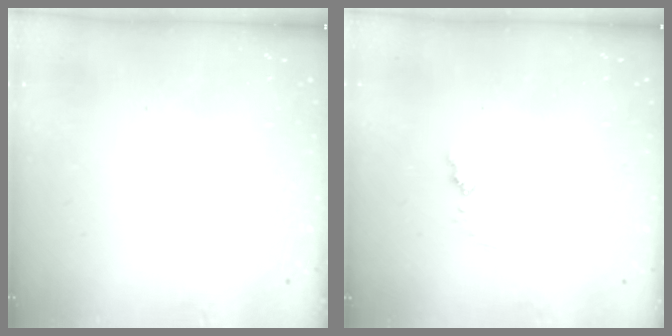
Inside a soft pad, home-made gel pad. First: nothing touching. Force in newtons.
{"total": 4.6, "press": 4.5, "slide": 0.5}